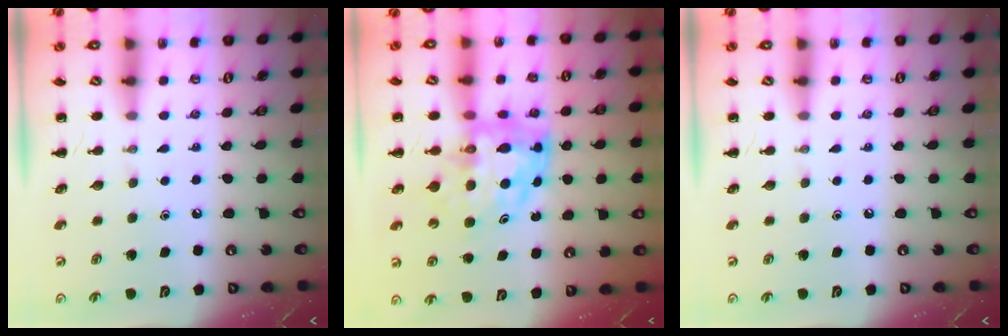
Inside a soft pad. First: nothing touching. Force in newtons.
{"total": 8.4, "press": 8.1, "slide": 2.3}
{"total": 0.0}